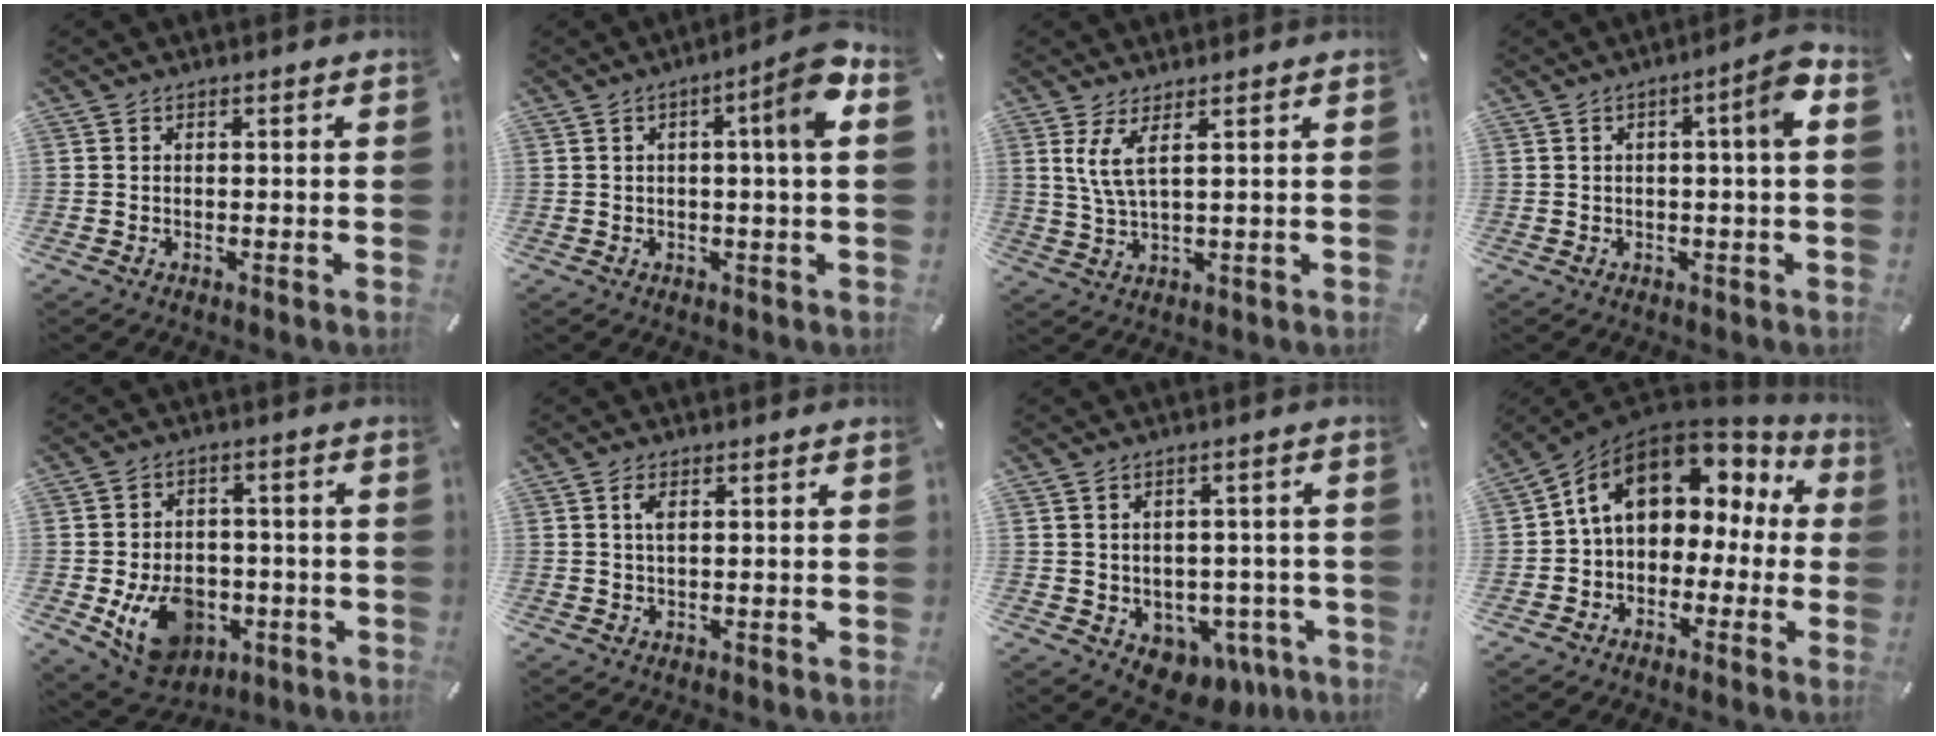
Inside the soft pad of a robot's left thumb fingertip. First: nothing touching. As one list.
[{"total": 8.6, "force": [2.3, 0.7, 8.3], "torque": [-0.117, -0.008, 0.025]}, {"total": 5.5, "force": [2.5, 1.0, 4.8], "torque": [-0.114, -0.008, 0.039]}, {"total": 5.9, "force": [0.9, 0.7, 5.8], "torque": [-0.085, -0.006, 0.007]}, {"total": 13.8, "force": [-4.4, 10.3, 7.9], "torque": [-0.126, 0.021, -0.071]}, {"total": 2.0, "force": [0.6, 0.6, 1.8], "torque": [-0.038, 0.003, 0.009]}, {"total": 6.0, "force": [-2.0, 5.3, 2.1], "torque": [-0.023, 0.002, -0.030]}, {"total": 13.2, "force": [5.1, 9.3, 7.9], "torque": [-0.130, -0.015, 0.090]}]